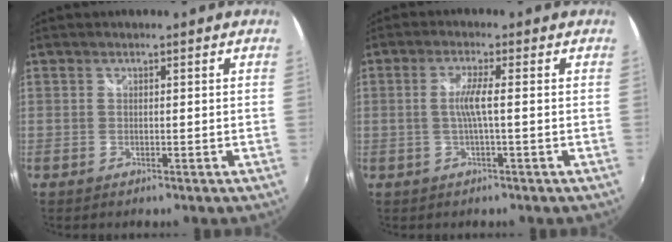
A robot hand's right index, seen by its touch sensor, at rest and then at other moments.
{"total": 3.8, "force": [-0.3, -0.4, 3.7], "torque": [-0.077, -0.001, -0.004]}